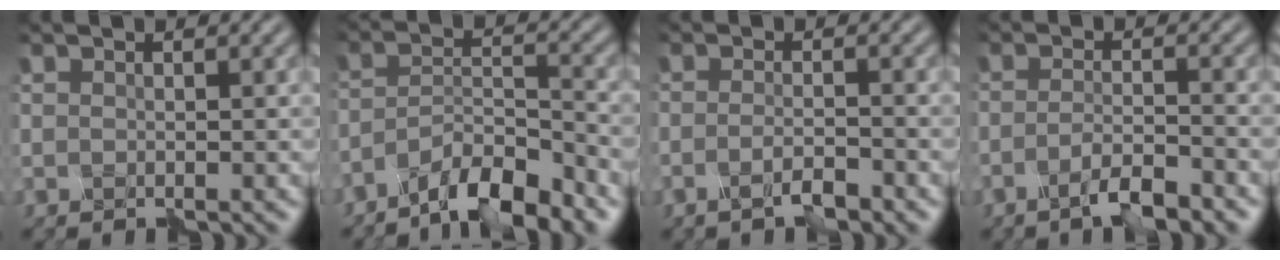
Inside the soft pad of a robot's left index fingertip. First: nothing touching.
{"total": 7.1, "force": [-5.4, 1.5, 4.3], "torque": [-0.071, 0.004, -0.096]}
{"total": 2.4, "force": [-1.4, 0.6, 1.8], "torque": [-0.032, 0.001, -0.029]}
{"total": 3.5, "force": [-2.2, 0.7, 2.6], "torque": [-0.048, 0.004, -0.047]}